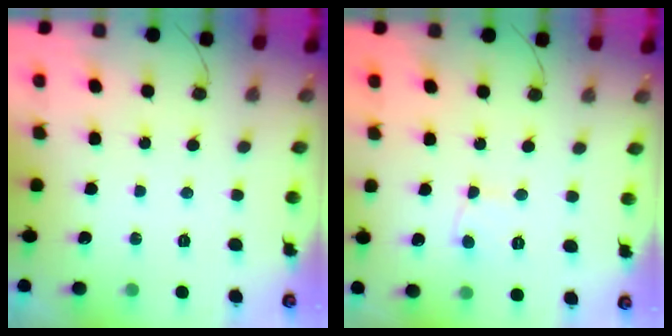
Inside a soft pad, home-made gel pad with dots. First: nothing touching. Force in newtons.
{"total": 2.7, "press": 2.7, "slide": 0.2}